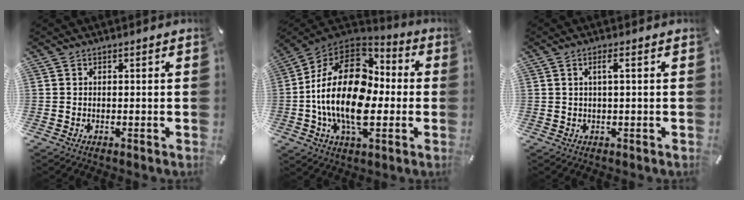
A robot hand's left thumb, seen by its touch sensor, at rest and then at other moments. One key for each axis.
{"total": 22.9, "fx": -1.9, "fy": 14.3, "fz": 17.8, "tx": -0.353, "ty": 0.012, "tz": -0.036}
{"total": 2.5, "fx": 0.6, "fy": 0.2, "fz": 2.4, "tx": -0.046, "ty": 0.001, "tz": 0.009}